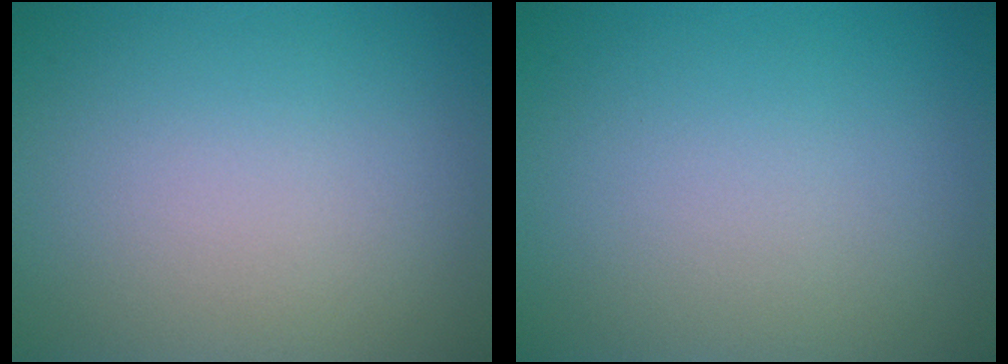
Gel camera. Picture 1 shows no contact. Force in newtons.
{"total": 0.0}